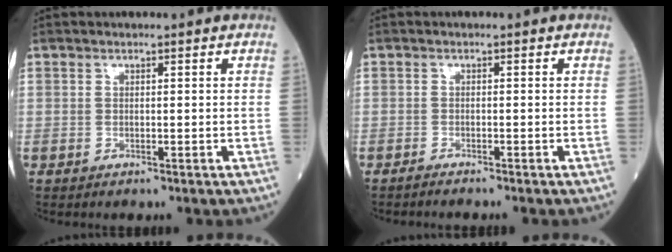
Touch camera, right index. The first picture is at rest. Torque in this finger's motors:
{"motor_torque": [-0.14, -0.17, 0.05, -0.02]}